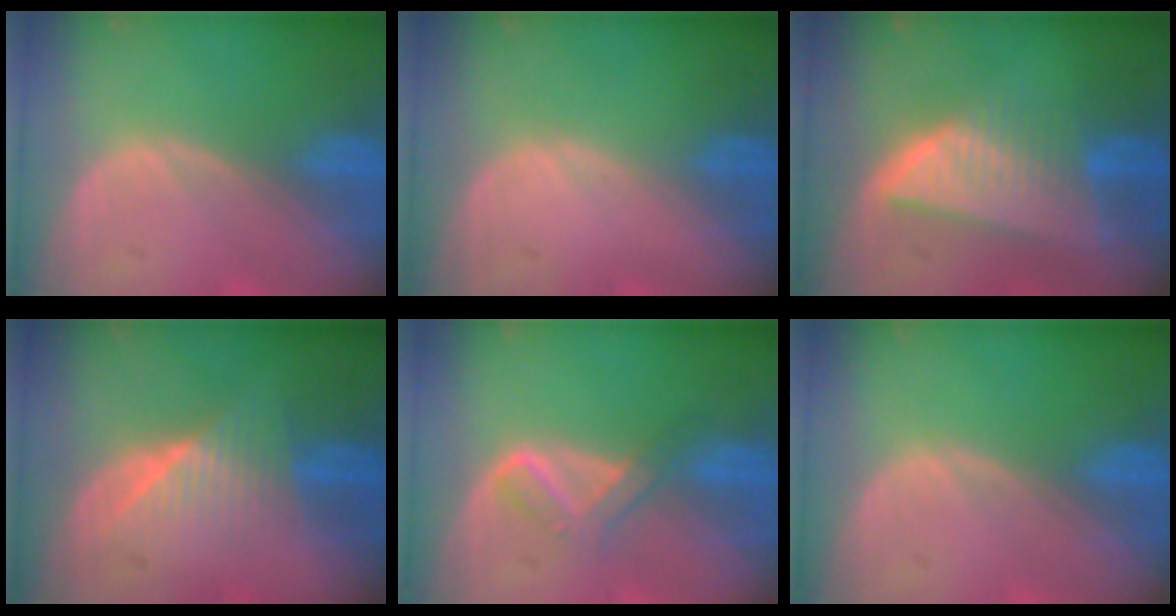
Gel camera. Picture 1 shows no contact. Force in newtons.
{"total": 0.0}
{"total": 8.2, "press": 7.3, "slide": 3.9}
{"total": 6.1, "press": 5.7, "slide": 2.1}
{"total": 3.6, "press": 3.6, "slide": 0.3}
{"total": 0.0}